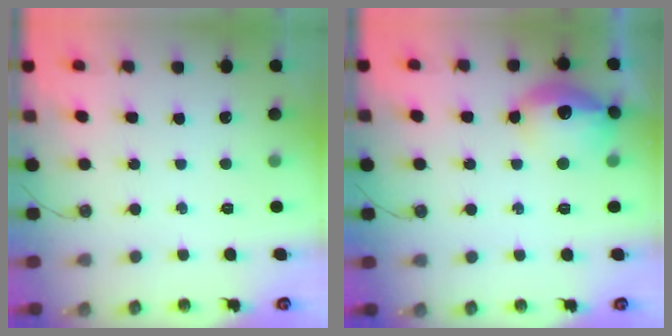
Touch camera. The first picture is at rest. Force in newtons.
{"total": 14.7, "press": 14.6, "slide": 1.1}